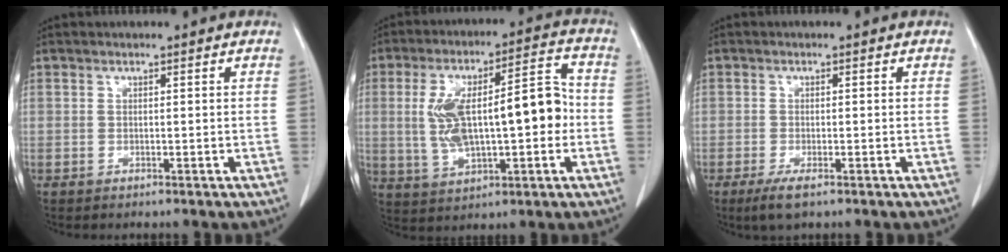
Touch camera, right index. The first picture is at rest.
{"total": 15.5, "force": [-0.3, 5.2, 14.6], "torque": [-0.260, 0.039, 0.008]}
{"total": 3.2, "force": [-2.0, 0.7, 2.4], "torque": [-0.050, -0.006, -0.034]}